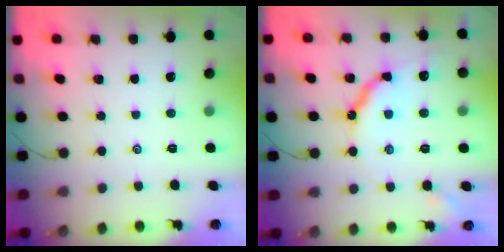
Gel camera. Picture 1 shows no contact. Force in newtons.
{"total": 10.3, "press": 10.2, "slide": 1.1}